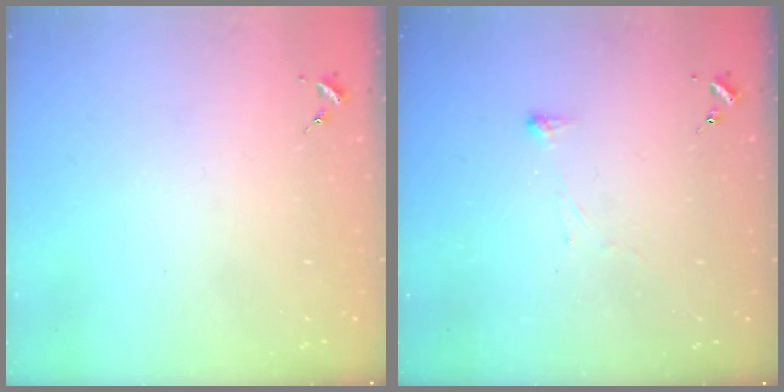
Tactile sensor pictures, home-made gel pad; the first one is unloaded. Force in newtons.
{"total": 2.9, "press": 2.9, "slide": 0.4}